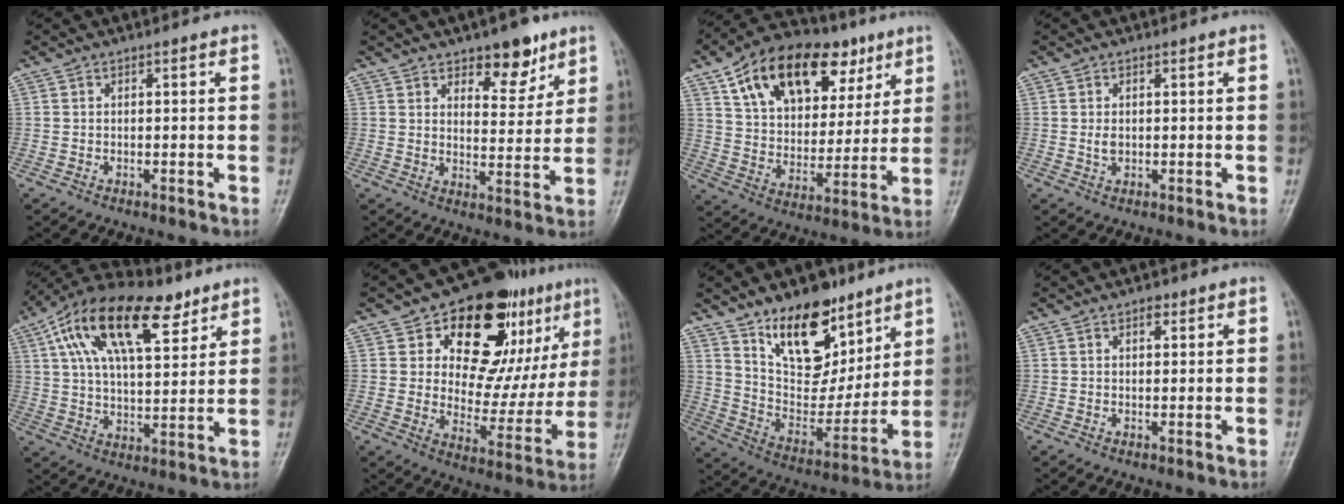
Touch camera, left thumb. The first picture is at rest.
{"total": 8.5, "force": [5.6, 4.1, 4.8], "torque": [-0.036, -0.037, 0.084]}
{"total": 23.3, "force": [11.7, 13.8, 14.6], "torque": [-0.199, -0.007, 0.193]}
{"total": 1.6, "force": [0.2, 1.1, 1.1], "torque": [-0.018, -0.002, 0.007]}
{"total": 20.8, "force": [10.4, 9.6, 15.2], "torque": [-0.248, -0.006, 0.181]}
{"total": 24.5, "force": [12.0, 13.2, 16.8], "torque": [-0.173, -0.025, 0.182]}
{"total": 18.4, "force": [11.8, 10.0, 10.0], "torque": [-0.100, -0.074, 0.213]}
{"total": 1.5, "force": [0.9, 0.9, 0.8], "torque": [-0.005, -0.002, 0.011]}